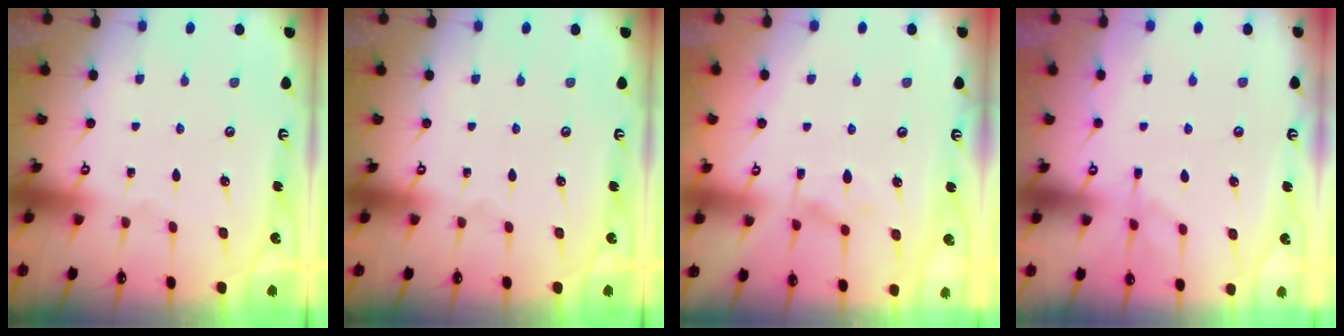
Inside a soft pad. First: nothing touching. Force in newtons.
{"total": 0.0}
{"total": 1.2, "press": 0.0, "slide": 1.2}
{"total": 4.9, "press": 4.7, "slide": 1.3}